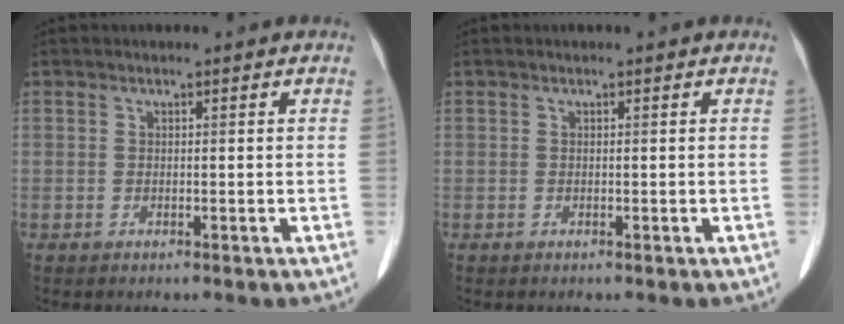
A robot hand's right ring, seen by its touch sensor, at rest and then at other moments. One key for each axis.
{"total": 0.0}